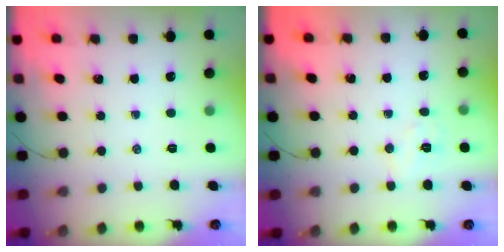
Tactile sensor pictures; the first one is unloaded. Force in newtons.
{"total": 5.2, "press": 5.1, "slide": 1.0}